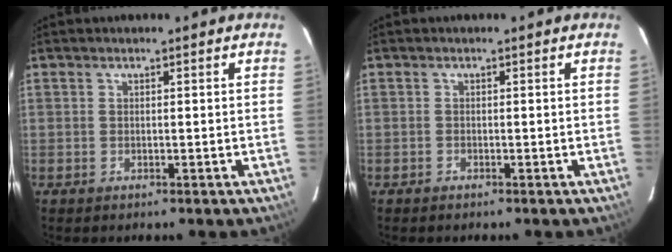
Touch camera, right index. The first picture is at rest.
{"total": 0.0}